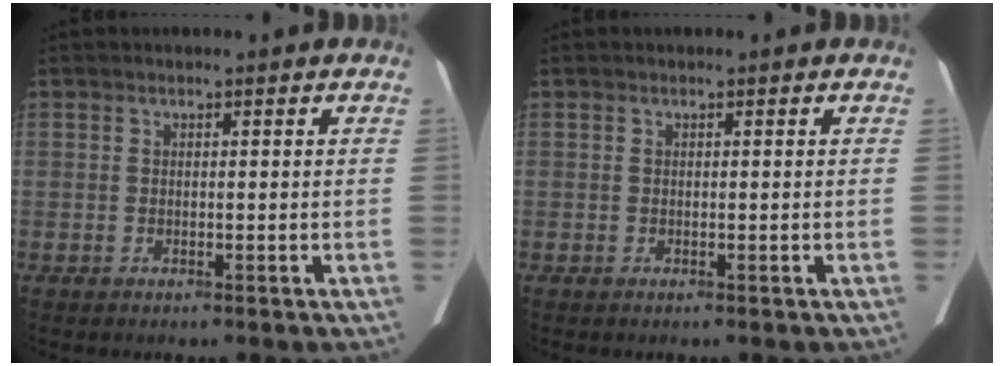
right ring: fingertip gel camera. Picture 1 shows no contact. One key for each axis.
{"total": 0.0}